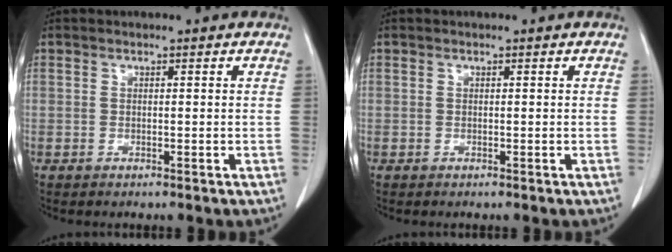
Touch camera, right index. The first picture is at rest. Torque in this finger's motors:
{"motor_torque": [-0.05, 0.00, -0.01, 0.01]}